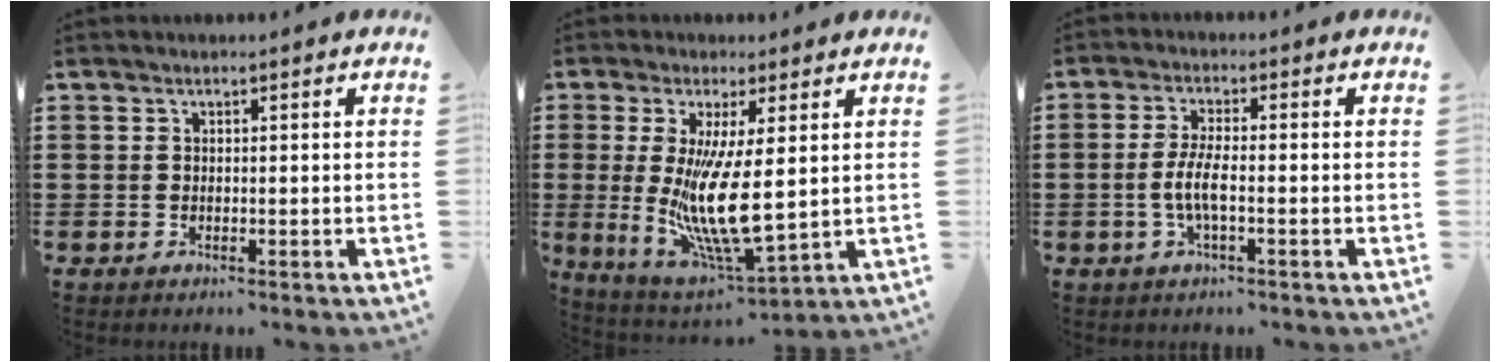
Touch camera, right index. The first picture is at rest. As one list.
[{"total": 11.0, "force": [1.0, 2.7, 10.6], "torque": [-0.206, -0.028, 0.018]}, {"total": 4.6, "force": [-1.3, 0.9, 4.3], "torque": [-0.105, -0.008, -0.034]}]